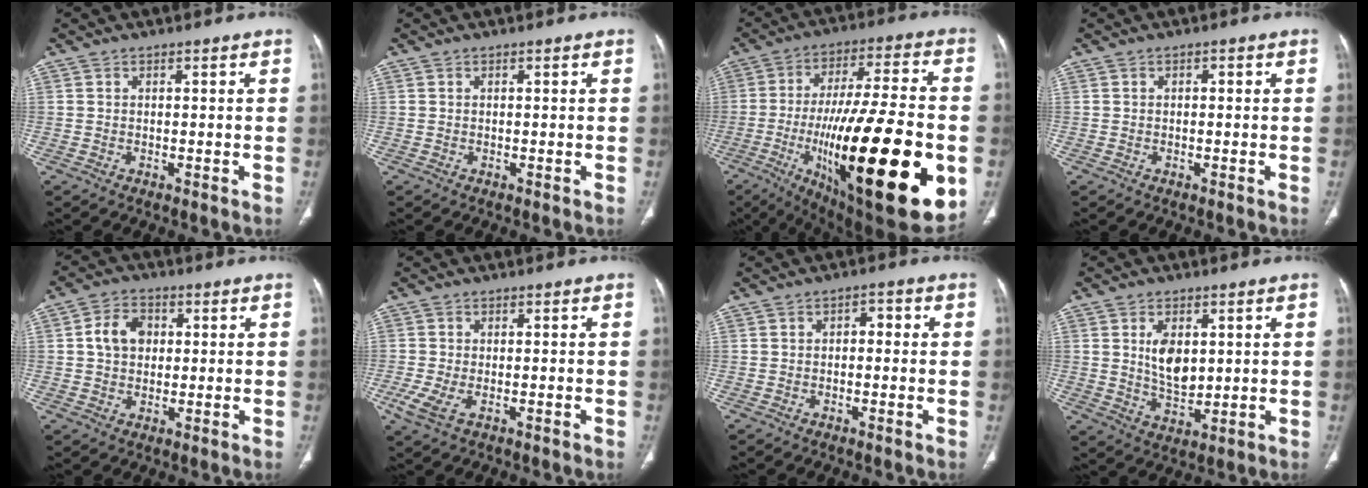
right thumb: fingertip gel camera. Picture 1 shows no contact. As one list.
[{"total": 0.0}, {"total": 36.1, "force": [-8.7, 10.3, 33.5], "torque": [-0.510, -0.014, -0.122]}, {"total": 0.8, "force": [0.1, 0.5, 0.6], "torque": [-0.008, 0.003, 0.001]}, {"total": 6.6, "force": [1.1, 5.2, 4.1], "torque": [-0.058, 0.008, 0.015]}, {"total": 4.2, "force": [-1.6, 1.8, 3.4], "torque": [-0.086, -0.007, -0.029]}, {"total": 2.4, "force": [0.1, 1.6, 1.8], "torque": [-0.015, 0.011, -0.006]}, {"total": 7.7, "force": [1.8, 4.5, 6.0], "torque": [-0.087, -0.015, 0.042]}]